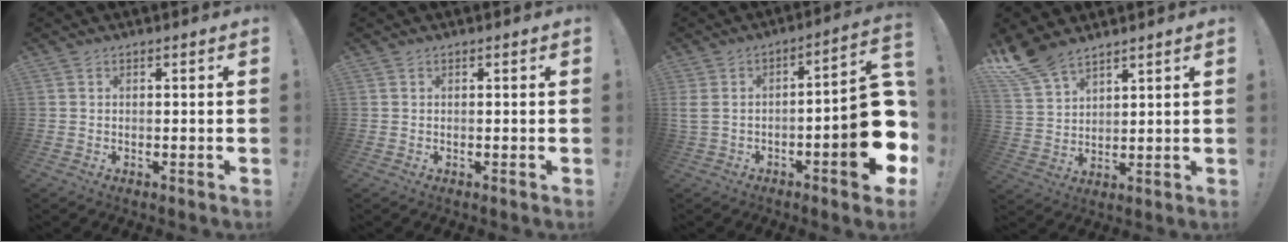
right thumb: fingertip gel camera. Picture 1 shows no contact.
{"total": 0.0}
{"total": 17.6, "force": [-4.4, 5.1, 16.3], "torque": [-0.205, 0.019, -0.066]}
{"total": 8.9, "force": [7.4, 3.6, 3.4], "torque": [-0.074, -0.045, 0.148]}